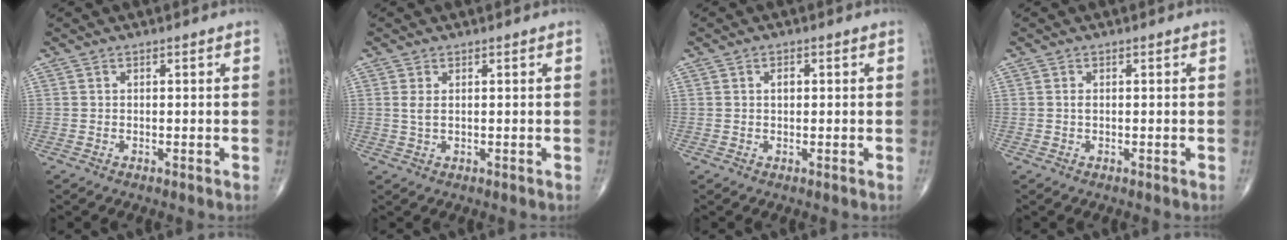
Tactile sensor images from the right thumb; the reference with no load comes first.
{"total": 1.7, "force": [0.5, 0.7, 1.5], "torque": [-0.036, 0.001, 0.015]}
{"total": 1.5, "force": [0.3, 0.9, 1.1], "torque": [-0.014, 0.003, 0.003]}
{"total": 0.5, "force": [0.0, 0.3, 0.5], "torque": [-0.010, 0.000, 0.000]}